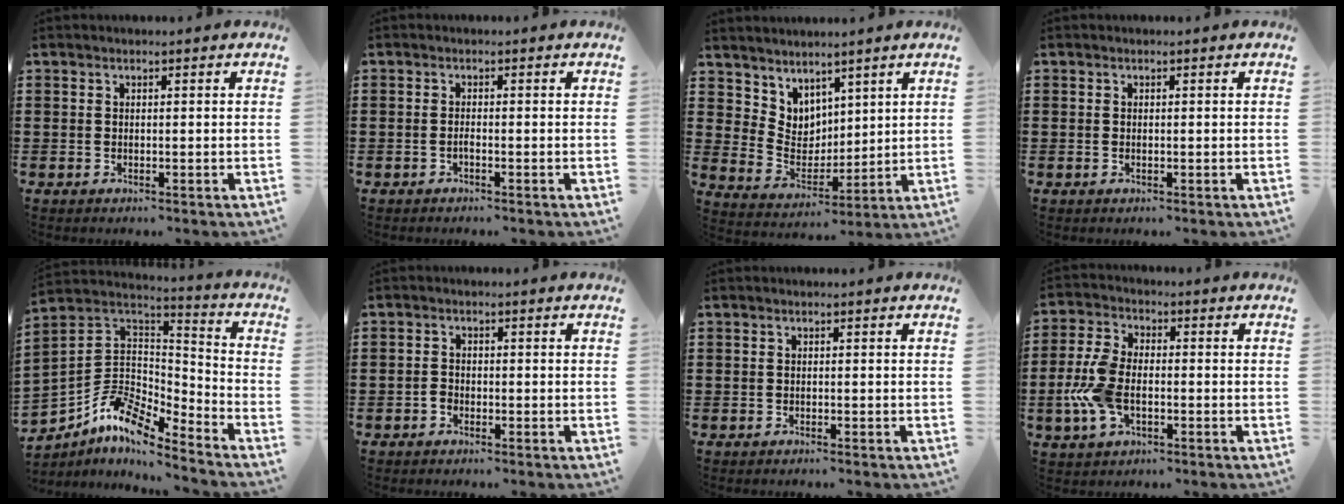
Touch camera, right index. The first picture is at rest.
{"total": 0.8, "force": [-0.4, 0.1, 0.6], "torque": [-0.013, -0.005, -0.006]}
{"total": 3.7, "force": [3.4, 1.5, -0.2], "torque": [-0.008, -0.005, 0.067]}
{"total": 0.0}
{"total": 8.2, "force": [-5.8, 3.7, 4.5], "torque": [-0.111, -0.003, -0.120]}
{"total": 1.3, "force": [-0.8, 0.9, 0.5], "torque": [-0.011, 0.000, -0.016]}
{"total": 0.0}
{"total": 7.8, "force": [-1.7, 4.2, 6.3], "torque": [-0.157, -0.007, -0.038]}